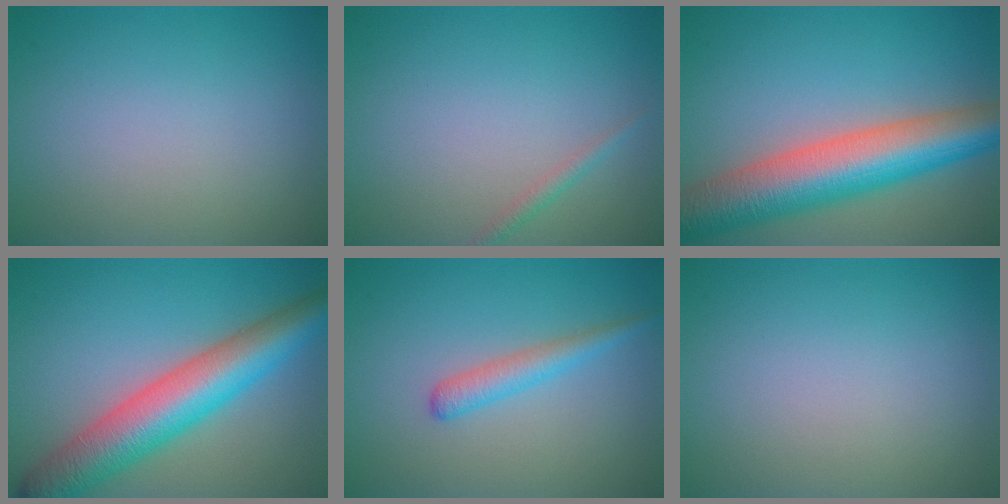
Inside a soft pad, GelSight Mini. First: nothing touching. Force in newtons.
{"total": 1.0, "press": 1.0, "slide": 0.0}
{"total": 10.3, "press": 10.3, "slide": 0.6}
{"total": 9.0, "press": 9.0, "slide": 0.2}
{"total": 2.2, "press": 2.2, "slide": 0.0}
{"total": 0.0}